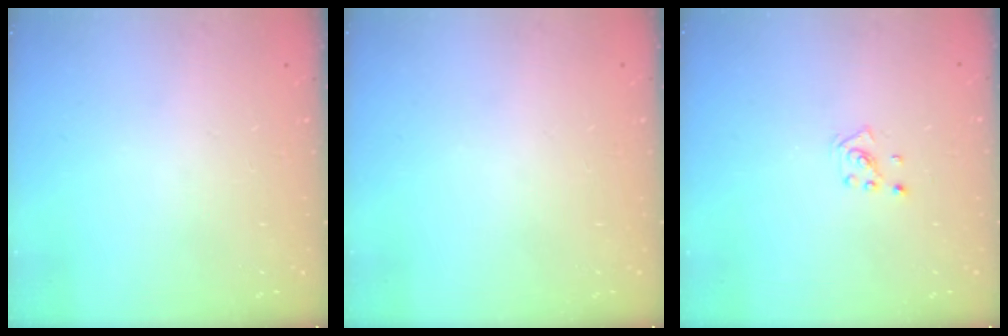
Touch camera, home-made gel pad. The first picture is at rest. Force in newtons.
{"total": 0.0}
{"total": 2.2, "press": 2.2, "slide": 0.6}